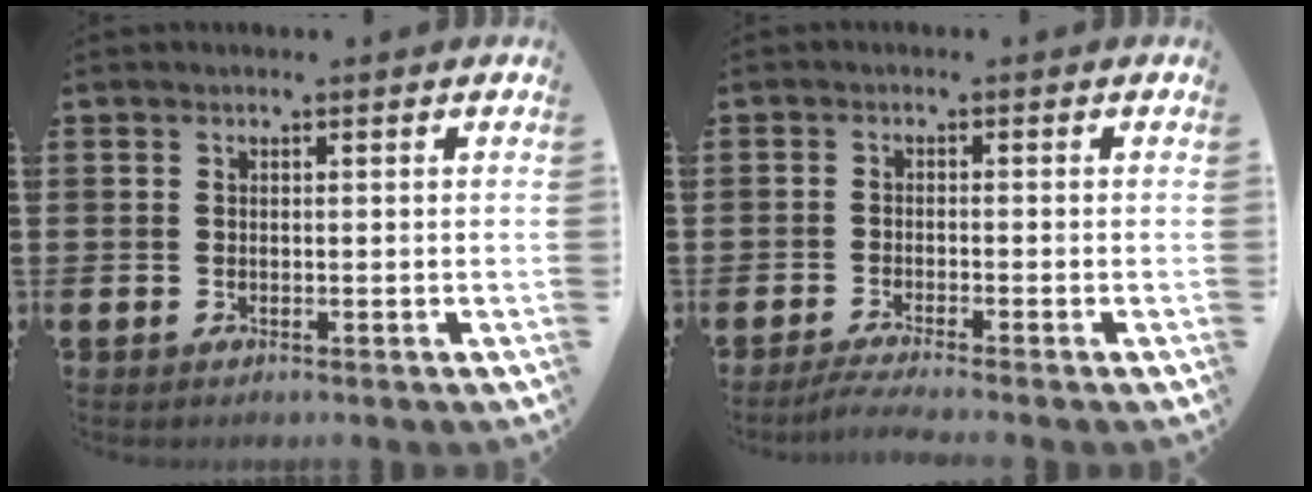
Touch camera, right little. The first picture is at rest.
{"total": 2.0, "force": [-1.5, 0.0, 1.3], "torque": [-0.020, 0.001, -0.028]}